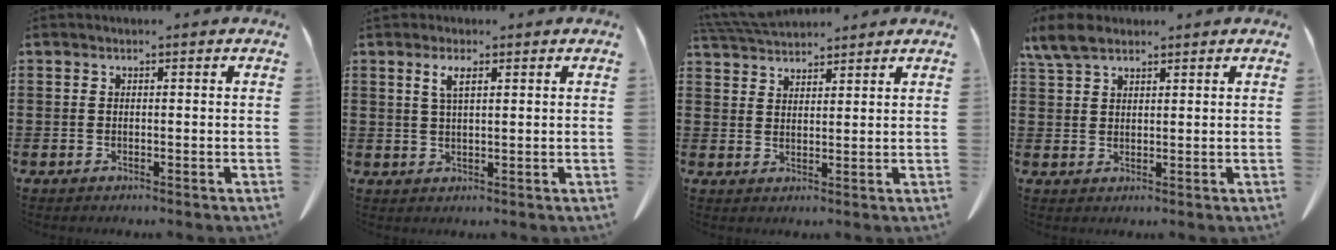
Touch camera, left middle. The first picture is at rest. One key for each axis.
{"total": 2.9, "fx": 1.4, "fy": 0.8, "fz": 2.4, "tx": -0.052, "ty": 0.004, "tz": 0.025}
{"total": 5.1, "fx": 4.8, "fy": 0.9, "fz": 1.4, "tx": -0.042, "ty": -0.010, "tz": 0.092}
{"total": 4.8, "fx": 3.7, "fy": 1.8, "fz": 2.5, "tx": -0.060, "ty": 0.001, "tz": 0.070}